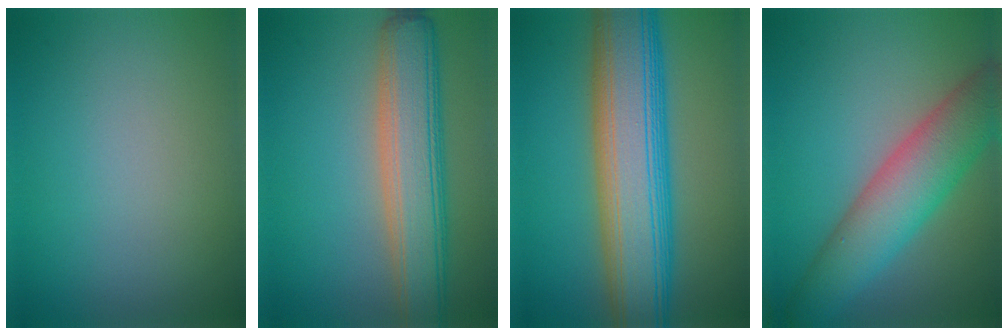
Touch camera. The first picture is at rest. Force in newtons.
{"total": 7.4, "press": 7.3, "slide": 0.5}
{"total": 12.9, "press": 12.9, "slide": 0.4}
{"total": 7.6, "press": 7.6, "slide": 0.3}